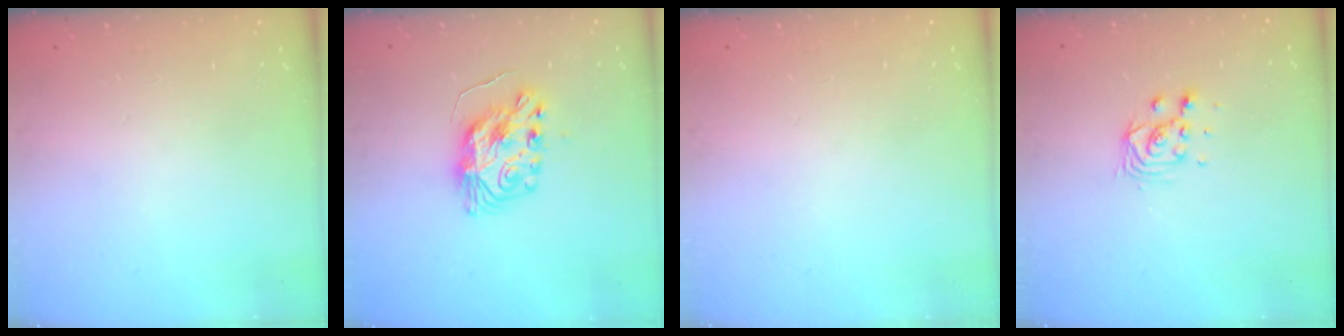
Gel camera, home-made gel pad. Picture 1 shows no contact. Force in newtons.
{"total": 9.4, "press": 9.4, "slide": 0.9}
{"total": 0.0}
{"total": 4.9, "press": 4.9, "slide": 0.4}